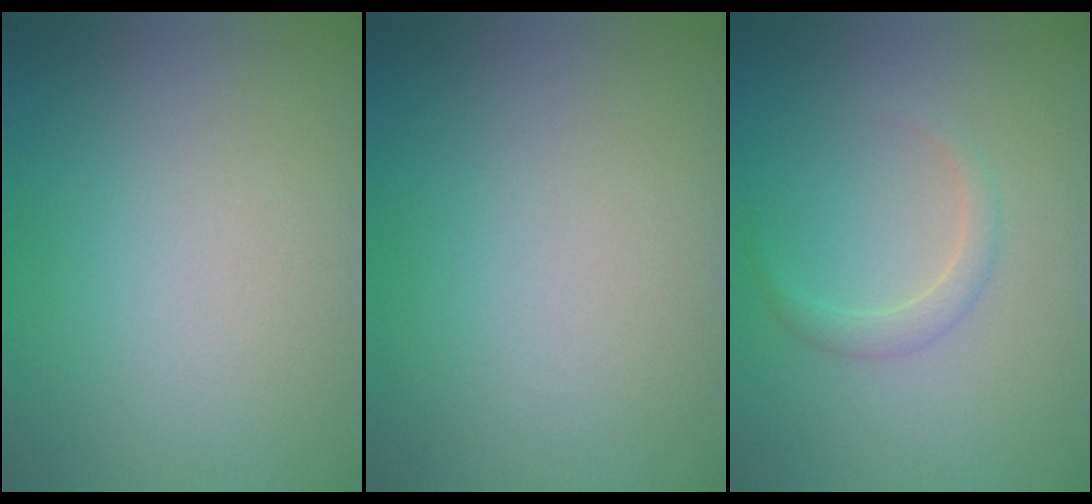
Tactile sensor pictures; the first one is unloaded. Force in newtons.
{"total": 0.0}
{"total": 1.4, "press": 1.4, "slide": 0.1}